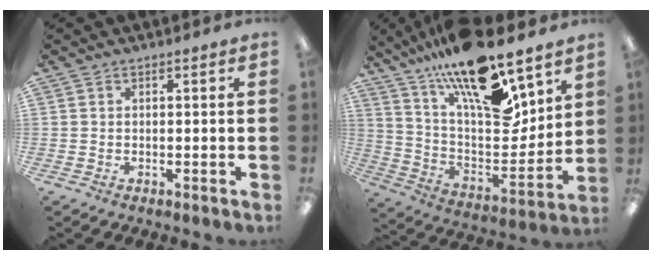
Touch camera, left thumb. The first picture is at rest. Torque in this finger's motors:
{"motor_torque": [2.84, 2.17, 1.84, -0.94, 0.20]}